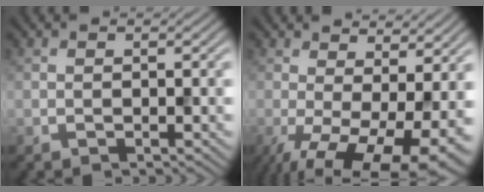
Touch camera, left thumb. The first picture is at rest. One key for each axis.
{"total": 13.3, "fx": -3.3, "fy": 5.9, "fz": 11.5, "tx": -0.182, "ty": -0.024, "tz": -0.038}